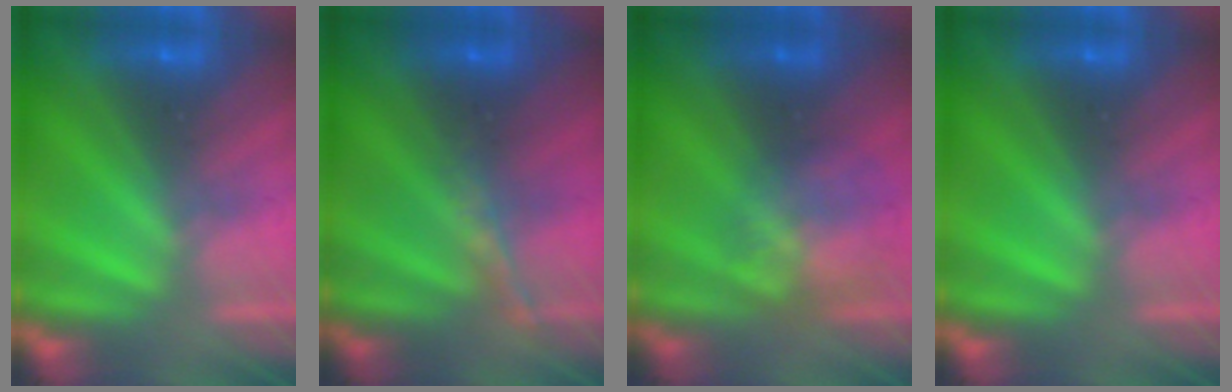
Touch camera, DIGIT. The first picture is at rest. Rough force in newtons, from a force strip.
{"total": 1.6}
{"total": 3.5}
{"total": 0.0}